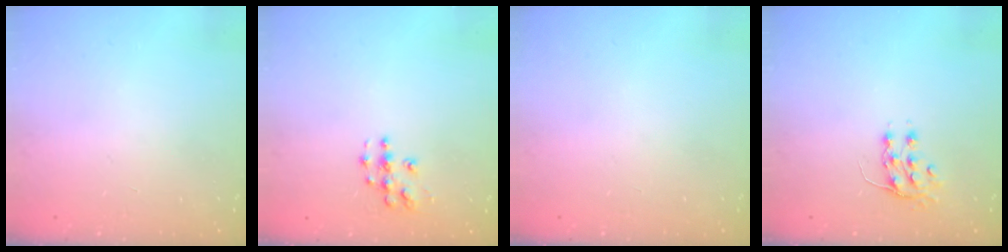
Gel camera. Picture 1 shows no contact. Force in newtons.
{"total": 6.6, "press": 6.6, "slide": 0.3}
{"total": 0.0}
{"total": 7.6, "press": 7.5, "slide": 0.9}